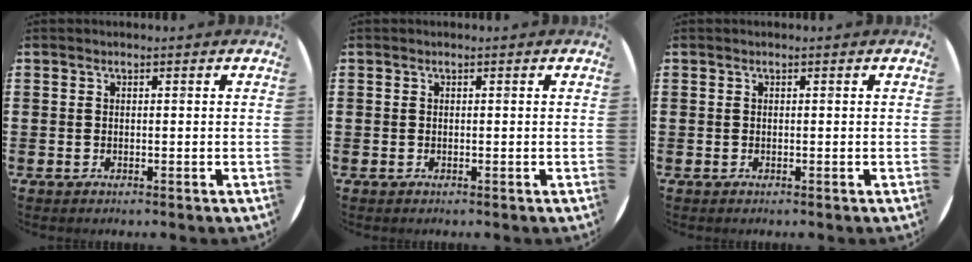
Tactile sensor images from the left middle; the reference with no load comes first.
{"total": 0.0}
{"total": 0.0}